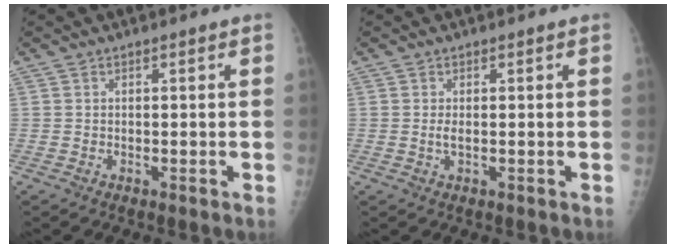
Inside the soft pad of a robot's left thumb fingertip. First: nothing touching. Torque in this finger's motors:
{"motor_torque": [-0.24, -0.27, 0.03, -0.02, -0.06]}